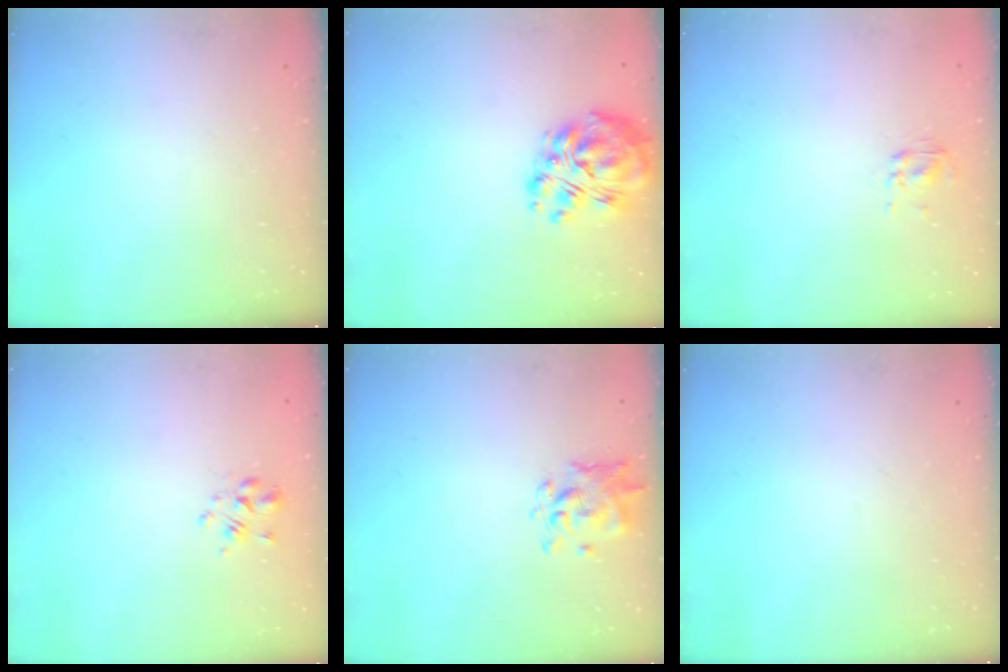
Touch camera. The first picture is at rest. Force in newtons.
{"total": 12.4, "press": 11.7, "slide": 4.2}
{"total": 2.8, "press": 2.6, "slide": 1.0}
{"total": 2.2, "press": 2.1, "slide": 0.6}
{"total": 1.3, "press": 1.2, "slide": 0.4}
{"total": 0.0}